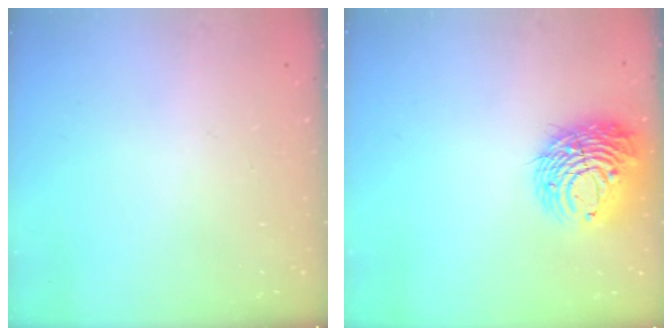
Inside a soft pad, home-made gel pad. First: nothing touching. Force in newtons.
{"total": 13.2, "press": 13.1, "slide": 1.5}